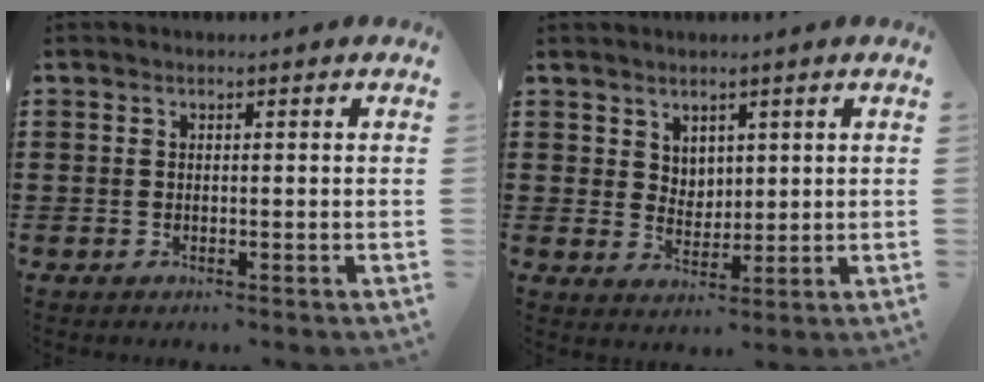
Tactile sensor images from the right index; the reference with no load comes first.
{"total": 3.6, "force": [2.6, 2.5, 0.5], "torque": [-0.020, 0.004, 0.050]}